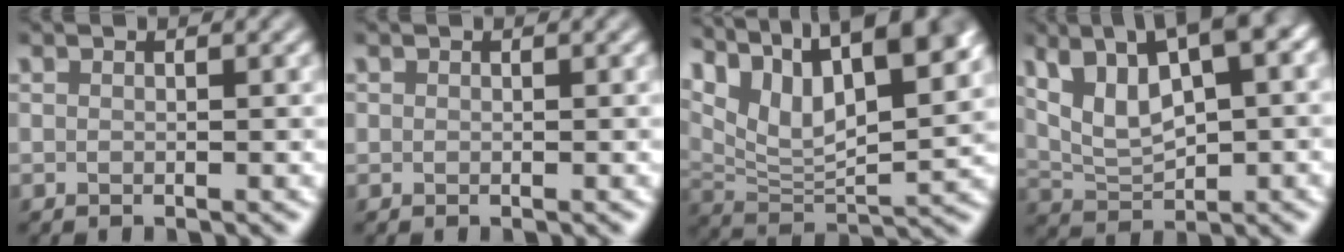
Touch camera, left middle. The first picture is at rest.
{"total": 0.0}
{"total": 12.6, "force": [7.3, 5.0, 9.0], "torque": [-0.139, 0.013, 0.116]}
{"total": 8.3, "force": [3.4, 3.1, 6.9], "torque": [-0.126, 0.015, 0.060]}